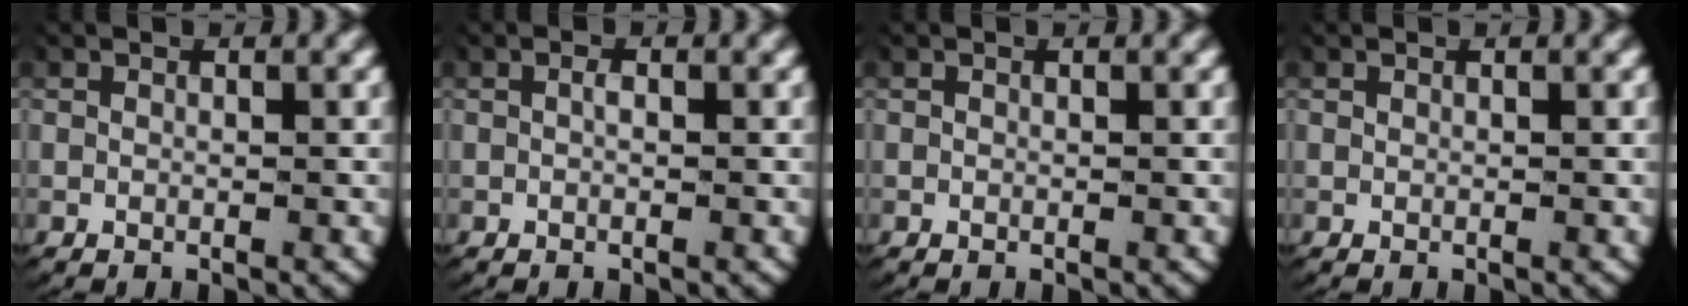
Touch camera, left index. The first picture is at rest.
{"total": 0.5, "force": [-0.1, 0.1, 0.5], "torque": [-0.013, -0.002, 0.002]}
{"total": 0.0}
{"total": 0.0}